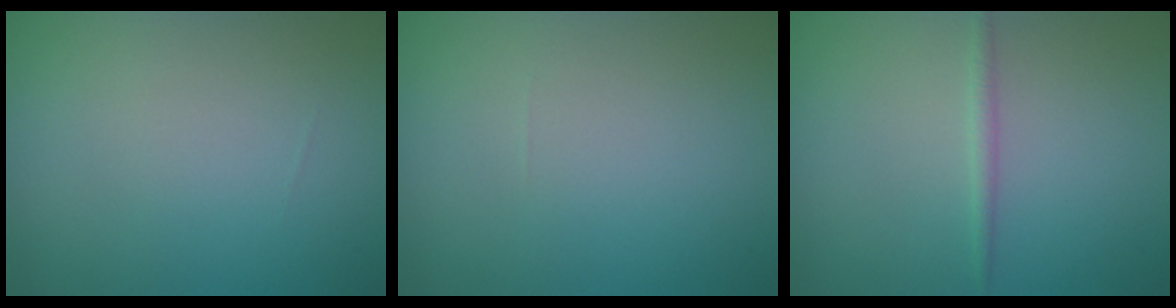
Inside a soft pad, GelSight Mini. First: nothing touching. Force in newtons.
{"total": 0.0}
{"total": 0.9, "press": 0.9, "slide": 0.0}